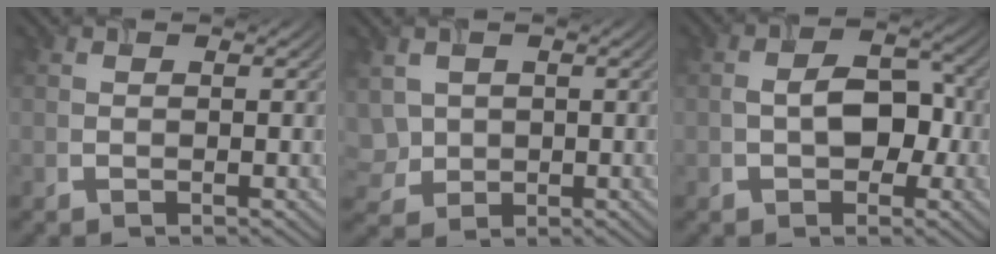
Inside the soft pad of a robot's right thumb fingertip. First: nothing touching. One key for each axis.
{"total": 3.5, "fx": 0.4, "fy": 3.2, "fz": 1.4, "tx": -0.049, "ty": -0.007, "tz": 0.011}
{"total": 5.6, "fx": -0.9, "fy": 3.8, "fz": 4.1, "tx": -0.054, "ty": -0.002, "tz": -0.016}